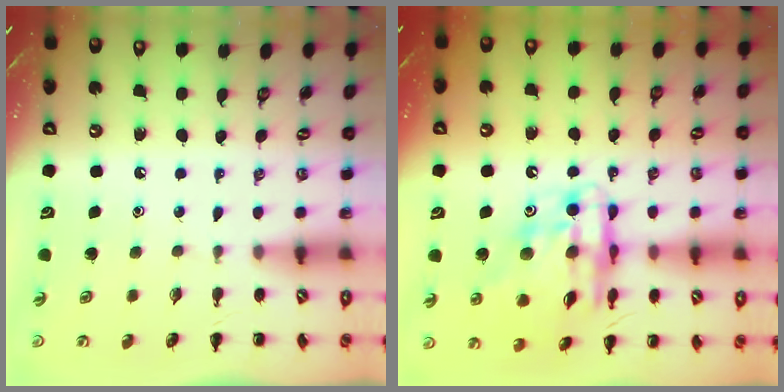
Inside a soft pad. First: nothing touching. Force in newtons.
{"total": 16.7, "press": 16.1, "slide": 4.4}